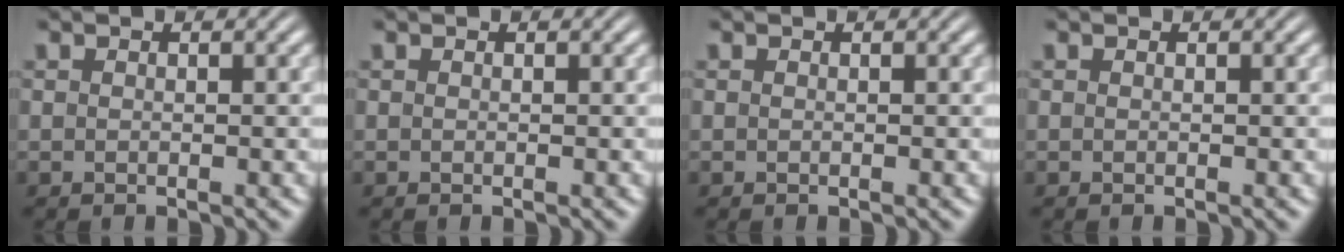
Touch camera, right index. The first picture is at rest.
{"total": 0.0}
{"total": 0.0}
{"total": 0.0}